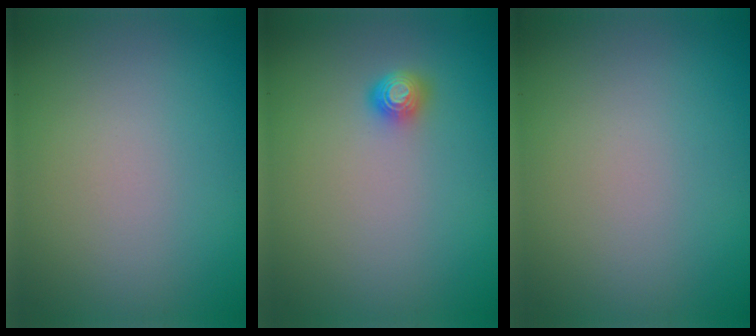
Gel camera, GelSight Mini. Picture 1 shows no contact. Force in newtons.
{"total": 1.6, "press": 1.2, "slide": 1.0}
{"total": 0.0}